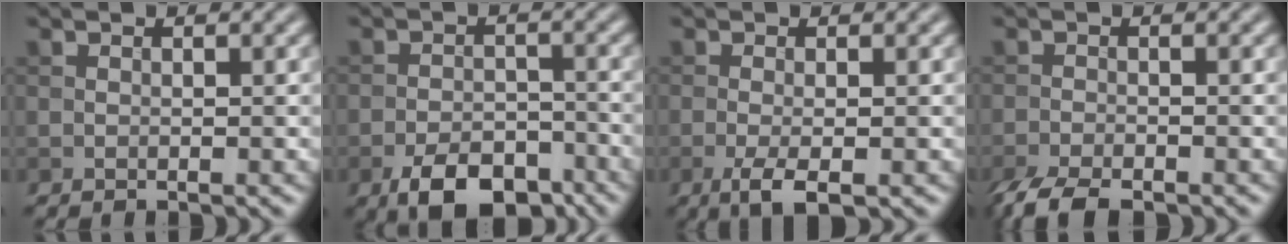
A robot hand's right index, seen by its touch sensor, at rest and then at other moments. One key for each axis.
{"total": 6.6, "fx": -4.2, "fy": 3.3, "fz": 3.9, "tx": -0.058, "ty": -0.005, "tz": -0.071}
{"total": 2.8, "fx": -1.2, "fy": 0.7, "fz": 2.5, "tx": -0.052, "ty": -0.004, "tz": -0.024}
{"total": 4.2, "fx": -3.3, "fy": 1.2, "fz": 2.2, "tx": -0.038, "ty": -0.011, "tz": -0.069}